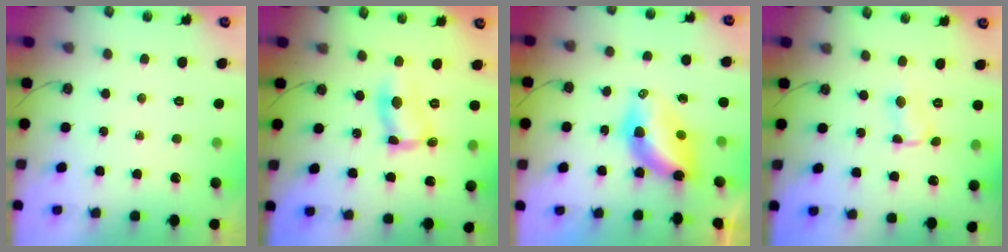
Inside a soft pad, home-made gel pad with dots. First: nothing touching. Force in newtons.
{"total": 6.7, "press": 6.7, "slide": 0.3}
{"total": 7.3, "press": 7.3, "slide": 0.6}
{"total": 1.9, "press": 1.9, "slide": 0.0}